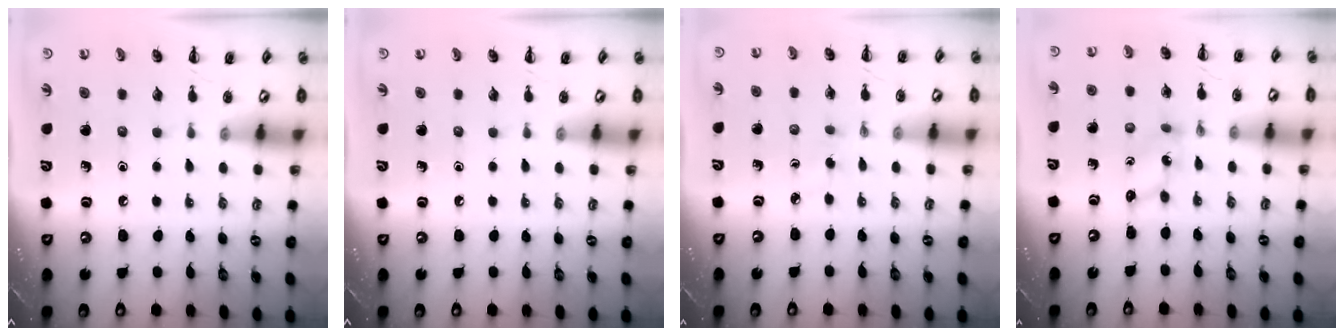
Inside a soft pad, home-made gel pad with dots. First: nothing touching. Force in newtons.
{"total": 0.0}
{"total": 2.3, "press": 2.1, "slide": 0.9}
{"total": 1.7, "press": 1.6, "slide": 0.5}